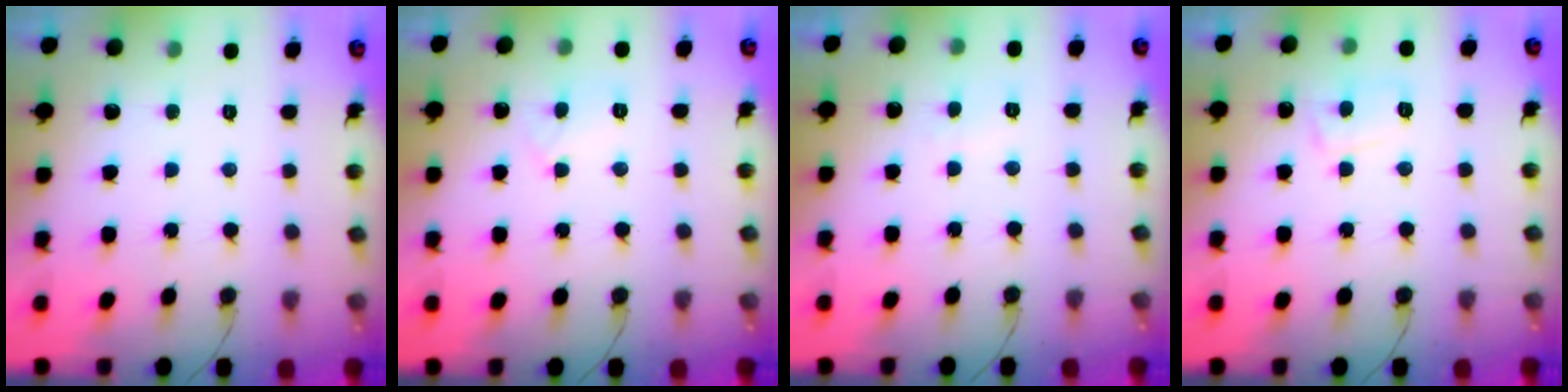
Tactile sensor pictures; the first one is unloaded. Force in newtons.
{"total": 4.7, "press": 4.7, "slide": 0.3}
{"total": 1.5, "press": 1.4, "slide": 0.6}
{"total": 5.0, "press": 4.9, "slide": 1.0}